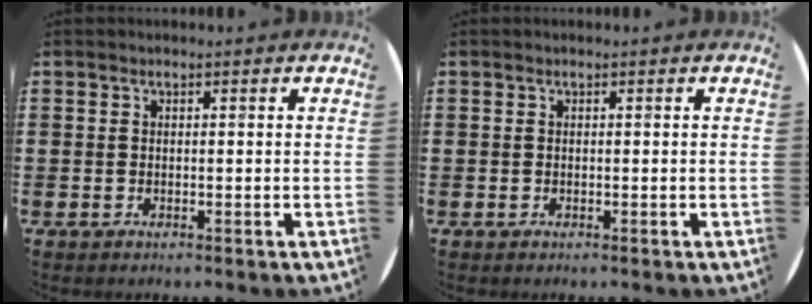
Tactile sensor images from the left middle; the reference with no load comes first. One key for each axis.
{"total": 0.0}